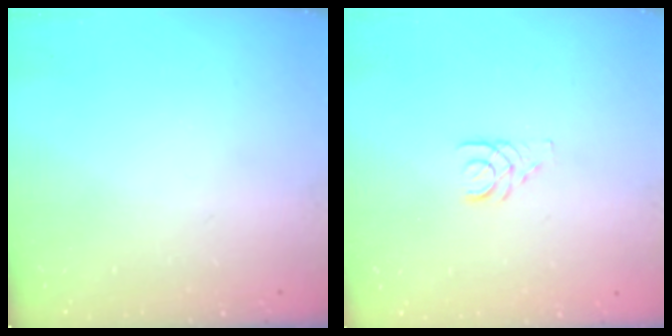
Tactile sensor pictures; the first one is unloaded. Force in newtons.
{"total": 2.5, "press": 2.5, "slide": 0.3}